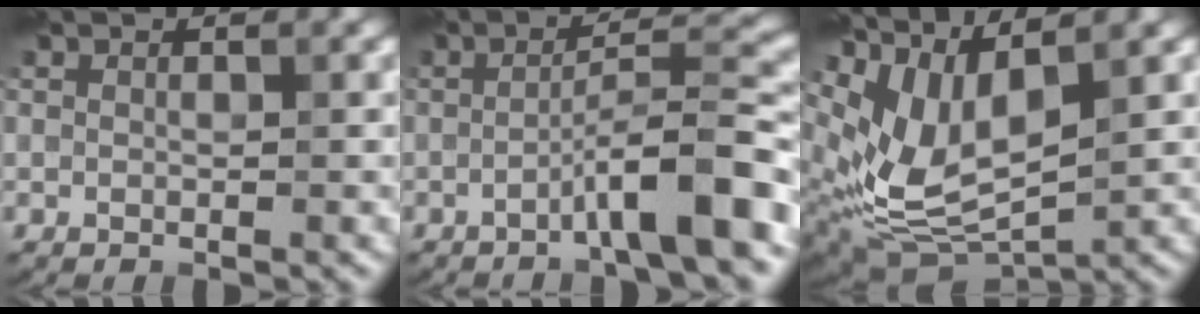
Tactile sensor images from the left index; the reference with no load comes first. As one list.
[{"total": 5.8, "force": [-2.9, 0.2, 5.0], "torque": [-0.074, 0.026, -0.055]}, {"total": 6.8, "force": [2.5, 3.4, 5.4], "torque": [-0.118, -0.013, 0.056]}]